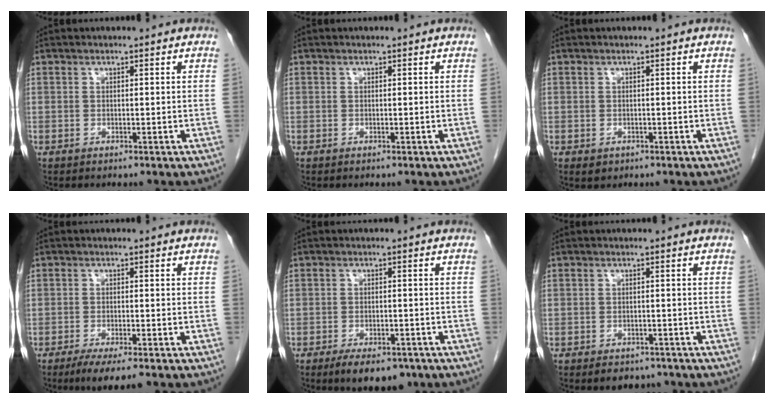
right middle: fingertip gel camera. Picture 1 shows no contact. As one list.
[{"total": 0.0}, {"total": 1.1, "force": [-0.4, 0.9, 0.4], "torque": [-0.007, 0.002, 0.002]}, {"total": 5.1, "force": [-3.6, 0.6, 3.6], "torque": [-0.056, -0.012, -0.055]}, {"total": 7.6, "force": [-5.4, 3.2, 4.2], "torque": [-0.058, -0.002, -0.080]}, {"total": 4.2, "force": [-3.3, 2.2, 1.2], "torque": [-0.011, 0.003, -0.041]}]